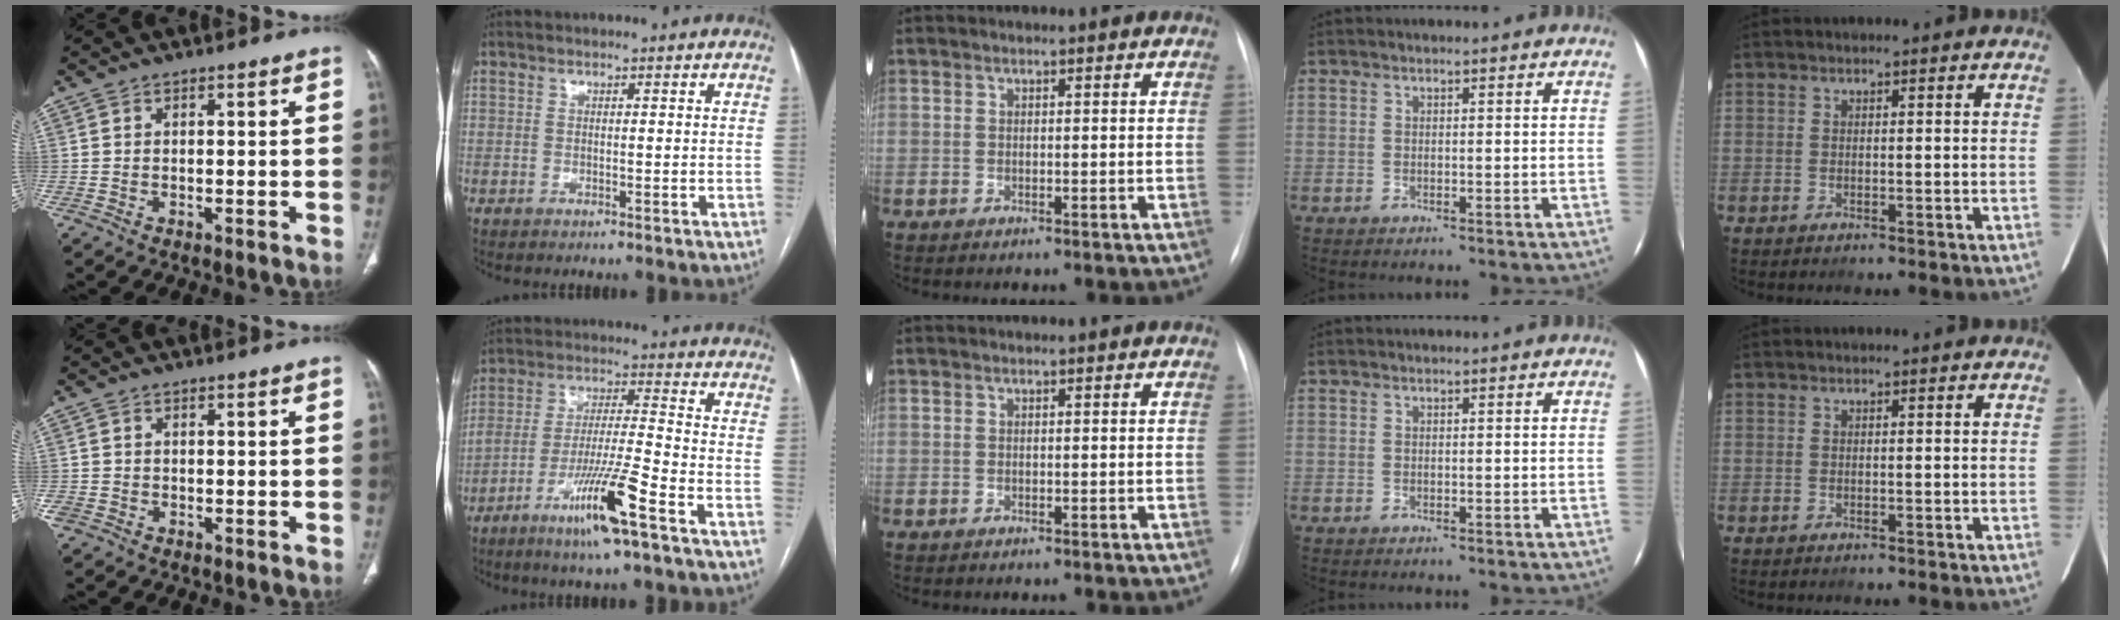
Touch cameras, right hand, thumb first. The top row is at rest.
{"thumb": {"total": 1.8, "force": [-0.6, 1.4, 0.8], "torque": [-0.021, 0.005, -0.012]}, "index": {"total": 12.4, "force": [-6.9, -0.4, 10.3], "torque": [-0.196, -0.018, -0.129]}}